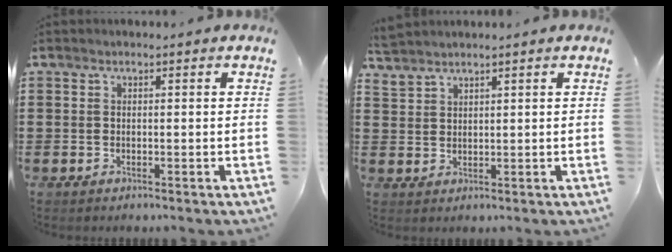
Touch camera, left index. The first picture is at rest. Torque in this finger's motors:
{"motor_torque": [-0.04, 0.02, -0.48, -0.21]}